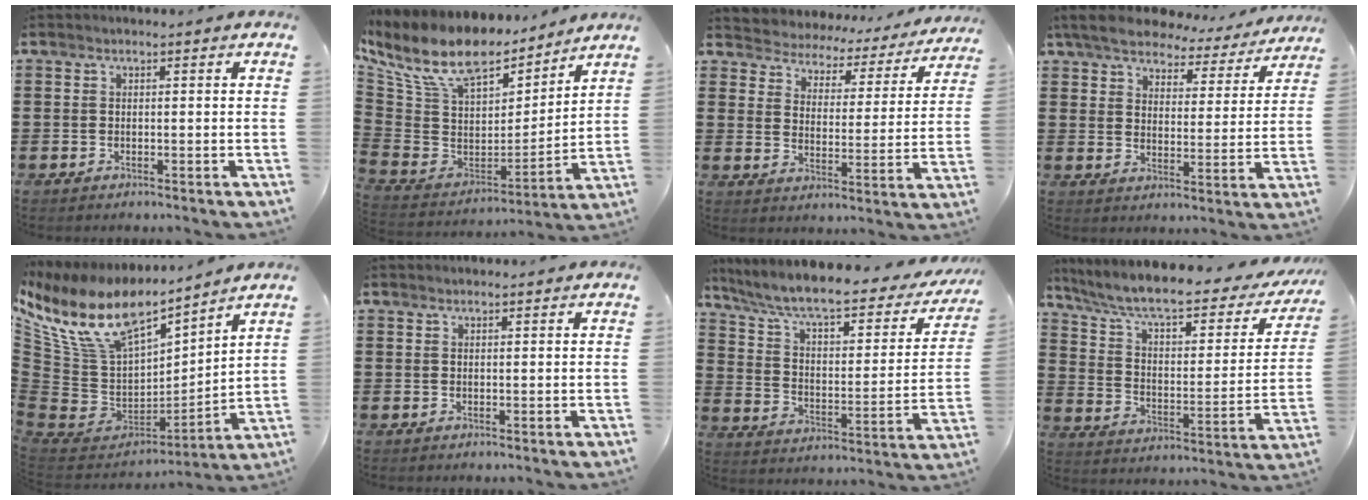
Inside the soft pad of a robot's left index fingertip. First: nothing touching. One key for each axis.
{"total": 12.1, "fx": 8.7, "fy": 4.9, "fz": 6.7, "tx": -0.167, "ty": -0.050, "tz": 0.156}
{"total": 3.3, "fx": 3.2, "fy": 0.7, "fz": -0.5, "tx": -0.016, "ty": -0.028, "tz": 0.046}
{"total": 6.0, "fx": 5.7, "fy": 1.3, "fz": 1.4, "tx": -0.058, "ty": -0.030, "tz": 0.099}
{"total": 13.1, "fx": 8.5, "fy": 6.4, "fz": 7.6, "tx": -0.200, "ty": -0.056, "tz": 0.151}
{"total": 0.8, "fx": 0.8, "fy": 0.1, "fz": 0.2, "tx": -0.005, "ty": 0.001, "tz": 0.015}
{"total": 7.8, "fx": 6.5, "fy": 1.0, "fz": 4.2, "tx": -0.109, "ty": -0.044, "tz": 0.106}
{"total": 8.0, "fx": 6.4, "fy": 1.2, "fz": 4.7, "tx": -0.116, "ty": -0.041, "tz": 0.105}